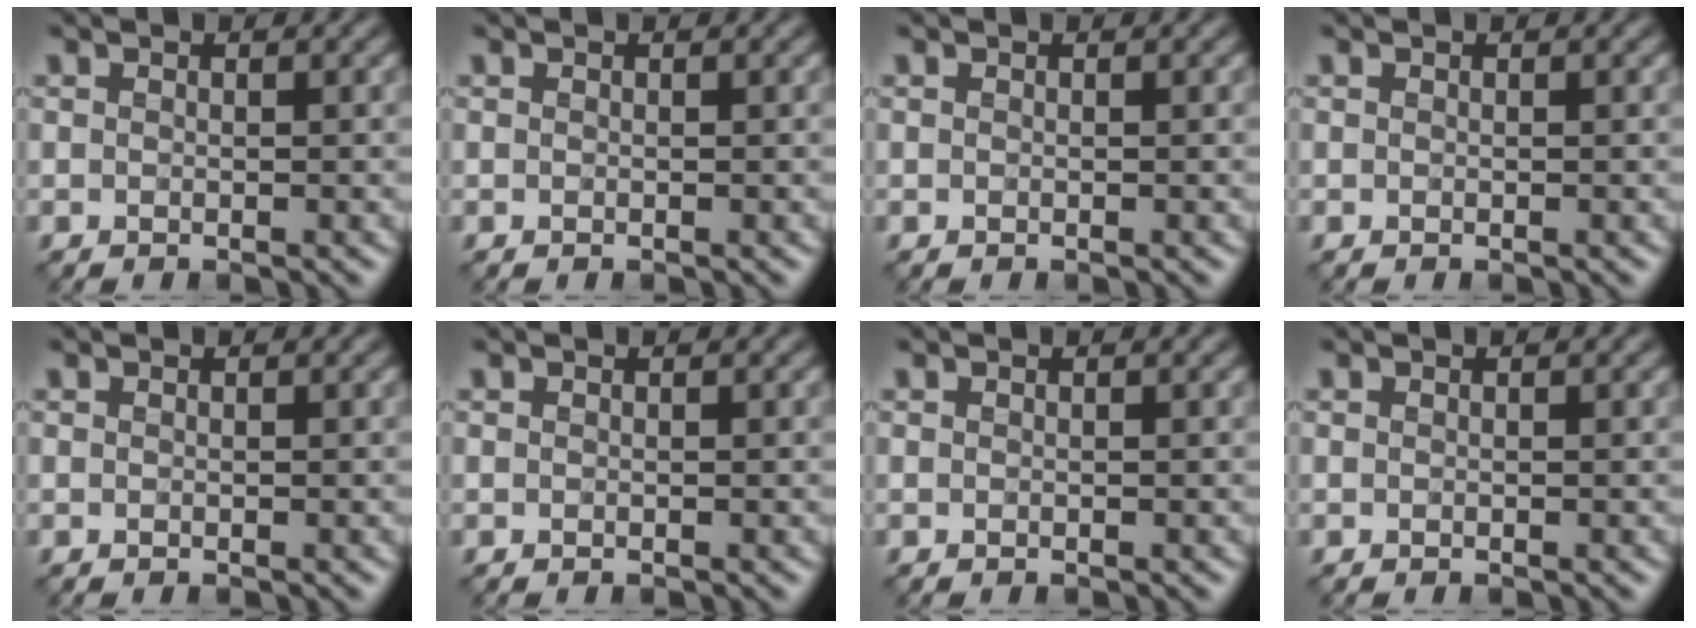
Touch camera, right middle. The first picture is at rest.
{"total": 0.0}
{"total": 0.0}
{"total": 0.0}
{"total": 0.0}
{"total": 0.0}
{"total": 0.0}
{"total": 0.0}